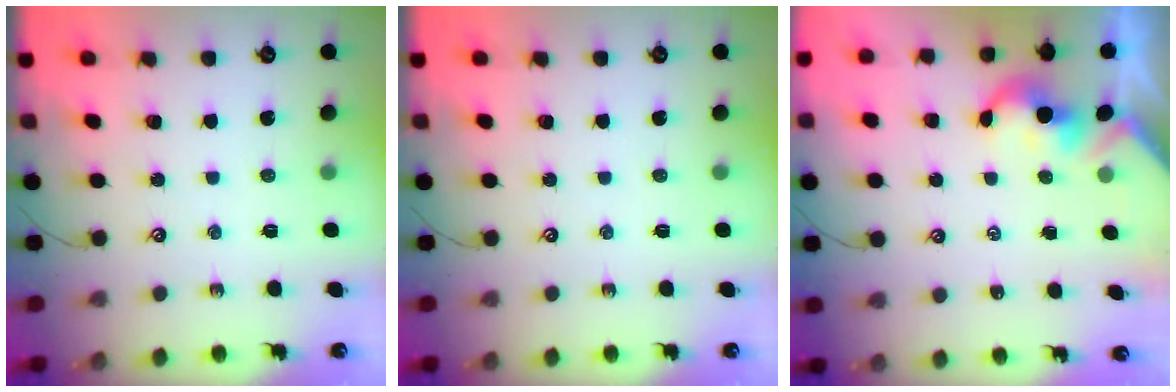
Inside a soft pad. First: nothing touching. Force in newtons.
{"total": 0.0}
{"total": 2.0, "press": 2.0, "slide": 0.2}